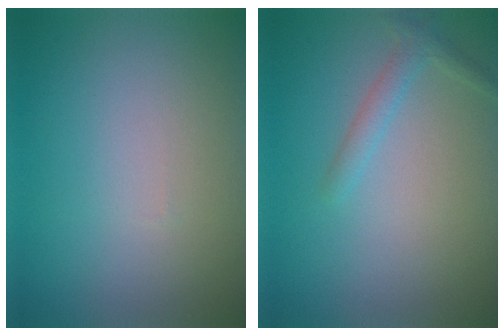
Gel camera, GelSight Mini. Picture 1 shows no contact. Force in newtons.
{"total": 1.6, "press": 1.6, "slide": 0.1}